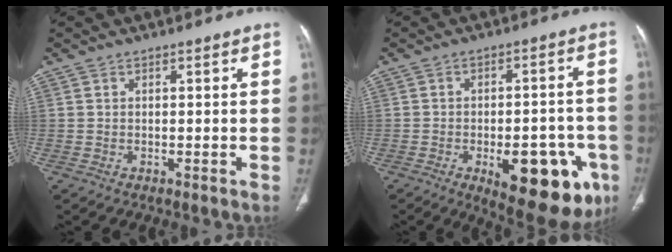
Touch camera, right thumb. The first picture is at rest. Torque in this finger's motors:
{"motor_torque": [1.56, 1.73, 0.43, -0.49, 0.31]}